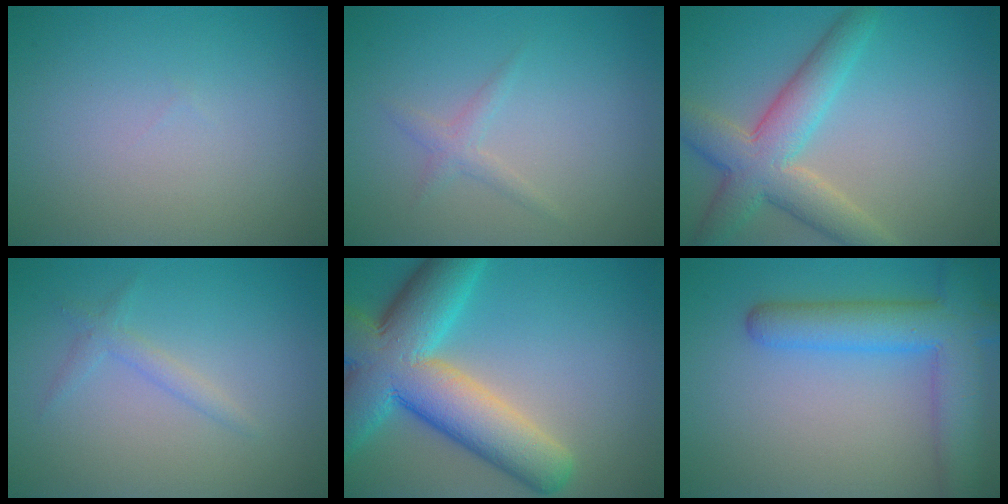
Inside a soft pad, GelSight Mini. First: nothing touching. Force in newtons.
{"total": 1.2, "press": 1.2, "slide": 0.1}
{"total": 6.2, "press": 6.2, "slide": 0.4}
{"total": 1.3, "press": 1.3, "slide": 0.1}
{"total": 11.9, "press": 11.9, "slide": 0.8}
{"total": 6.8, "press": 6.8, "slide": 0.4}